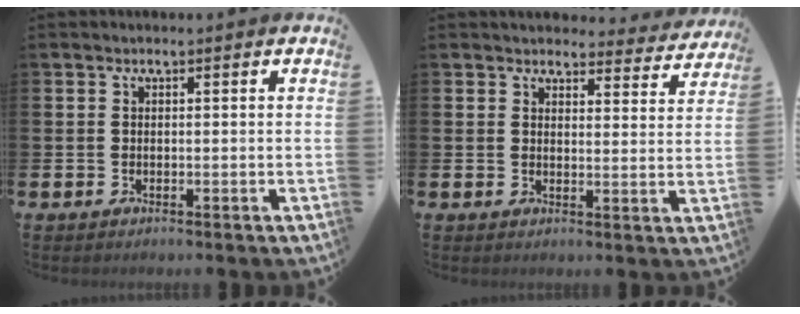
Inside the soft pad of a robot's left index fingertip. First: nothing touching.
{"total": 3.8, "force": [3.6, 1.1, 0.3], "torque": [-0.006, -0.023, 0.062]}